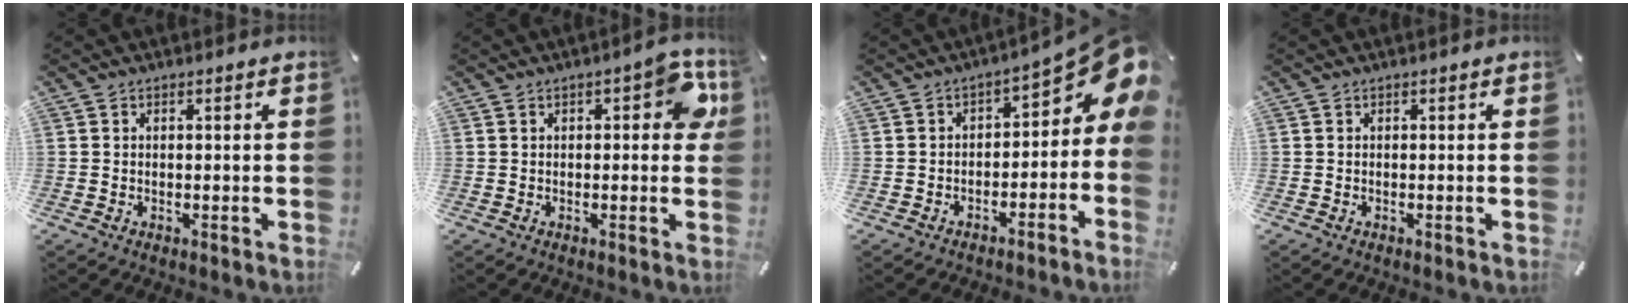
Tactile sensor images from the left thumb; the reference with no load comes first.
{"total": 8.5, "force": [1.8, 3.9, 7.3], "torque": [-0.090, -0.004, 0.024]}
{"total": 9.4, "force": [2.7, 5.3, 7.3], "torque": [-0.079, -0.028, 0.044]}
{"total": 0.0}